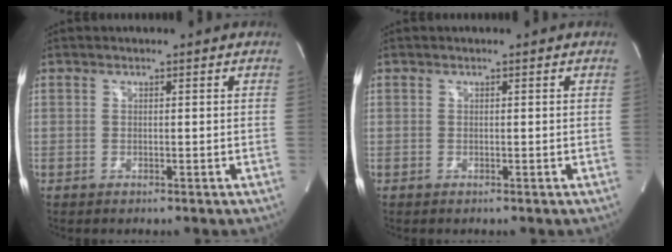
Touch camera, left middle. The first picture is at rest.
{"total": 0.0}